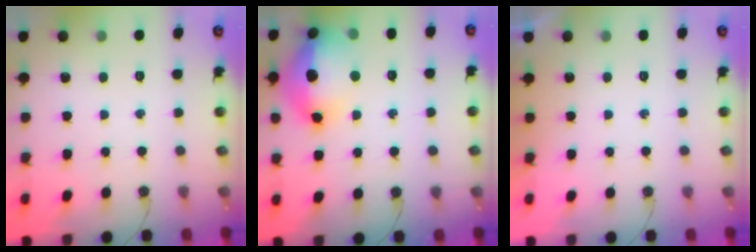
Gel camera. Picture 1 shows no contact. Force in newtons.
{"total": 18.4, "press": 18.3, "slide": 2.1}
{"total": 0.0}